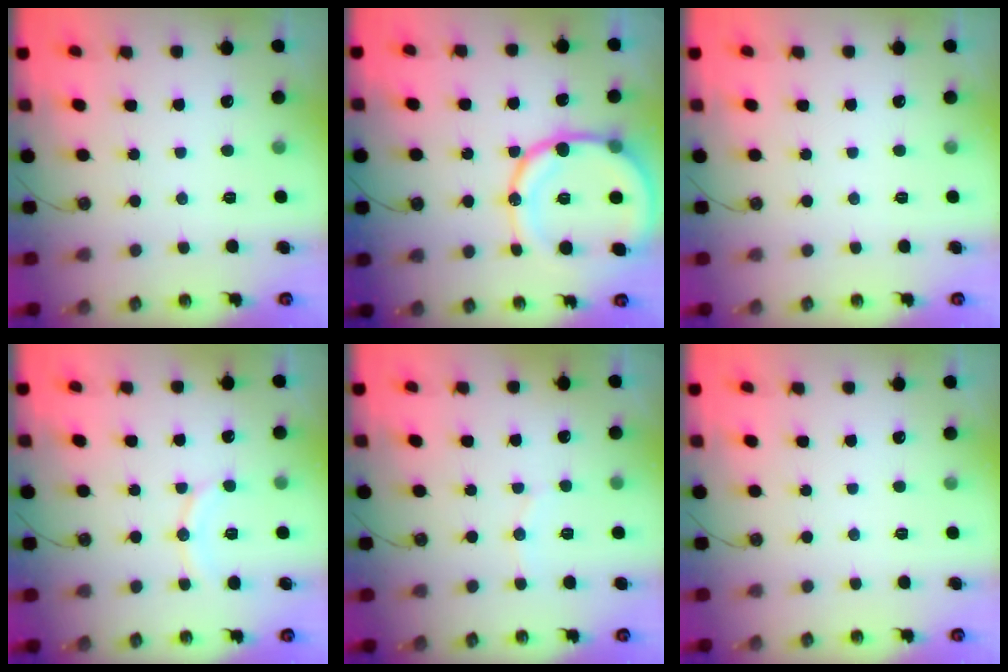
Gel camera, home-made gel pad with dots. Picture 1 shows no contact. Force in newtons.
{"total": 18.8, "press": 18.5, "slide": 3.4}
{"total": 0.0}
{"total": 9.5, "press": 9.4, "slide": 0.9}
{"total": 5.8, "press": 5.5, "slide": 1.7}
{"total": 0.0}